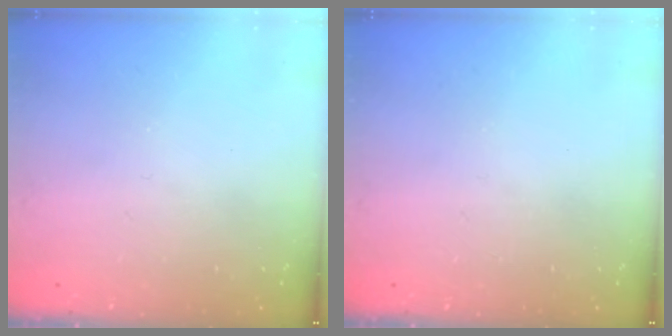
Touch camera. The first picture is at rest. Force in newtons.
{"total": 0.0}